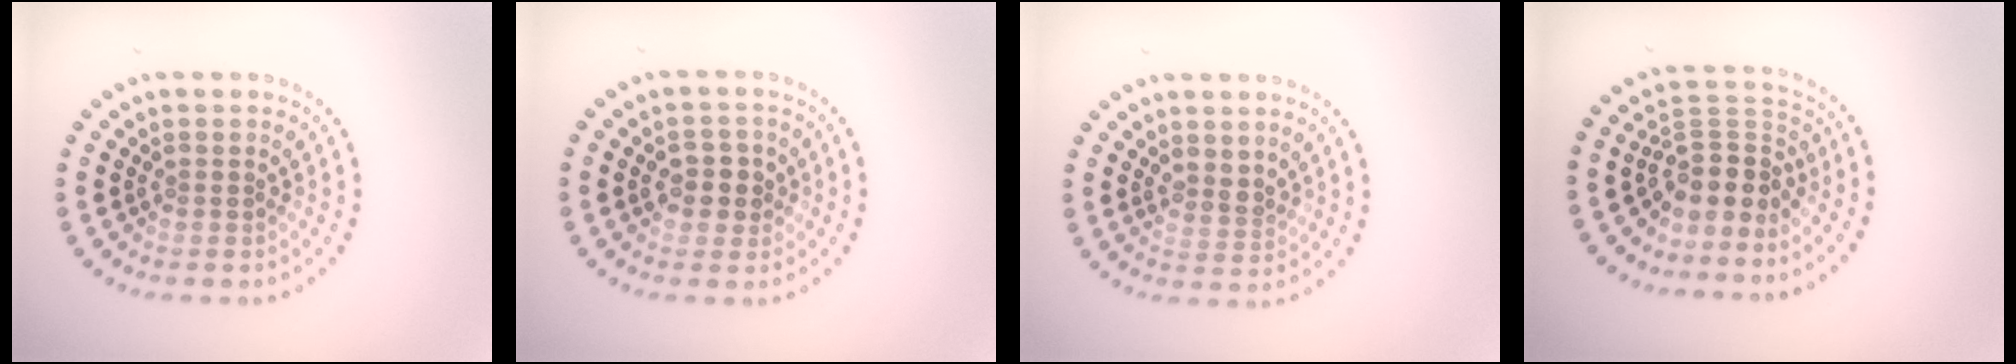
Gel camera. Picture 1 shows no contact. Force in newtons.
{"total": 2.6, "press": 2.6, "slide": 0.3}
{"total": 1.8, "press": 1.6, "slide": 0.8}
{"total": 3.9, "press": 3.0, "slide": 2.6}